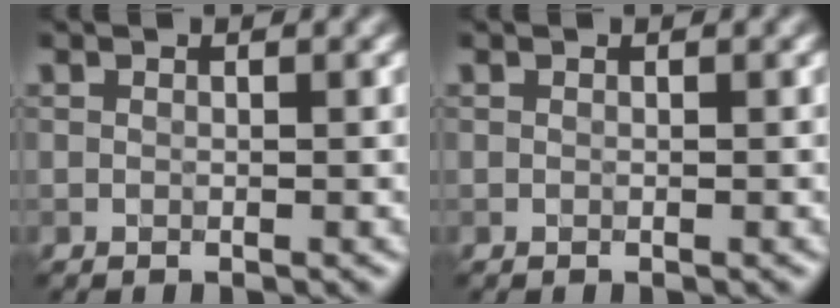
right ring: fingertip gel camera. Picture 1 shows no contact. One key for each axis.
{"total": 0.0}